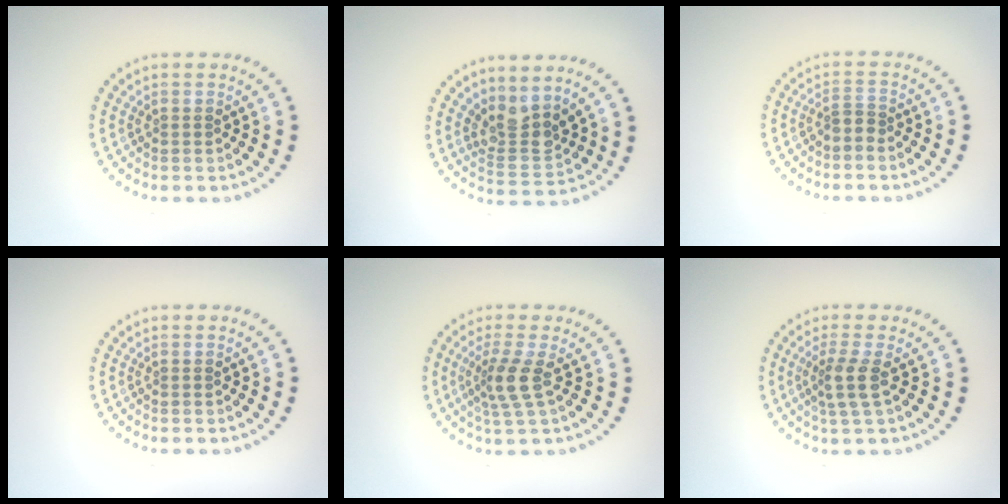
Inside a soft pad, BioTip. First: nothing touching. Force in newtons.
{"total": 3.1, "press": 2.6, "slide": 1.8}
{"total": 1.3, "press": 0.8, "slide": 0.9}
{"total": 0.0}
{"total": 2.8, "press": 2.2, "slide": 1.8}
{"total": 2.5, "press": 2.0, "slide": 1.5}